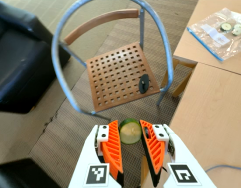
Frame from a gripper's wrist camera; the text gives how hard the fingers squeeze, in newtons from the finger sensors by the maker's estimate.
{"total": 8.1, "left": 7.8, "right": 8.4}